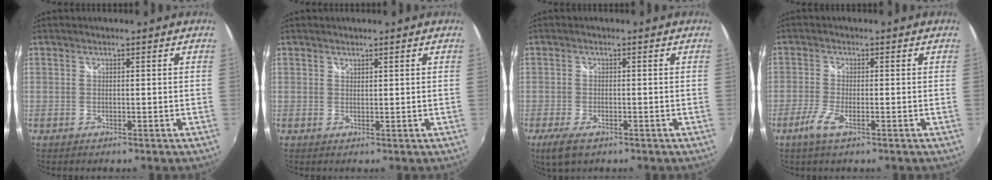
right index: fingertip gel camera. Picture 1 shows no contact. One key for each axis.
{"total": 0.6, "fx": 0.6, "fy": 0.2, "fz": 0.1, "tx": 0.000, "ty": 0.000, "tz": 0.012}
{"total": 4.6, "fx": -2.7, "fy": 2.0, "fz": 3.1, "tx": -0.072, "ty": -0.015, "tz": -0.047}
{"total": 4.3, "fx": -2.4, "fy": 0.9, "fz": 3.4, "tx": -0.082, "ty": -0.010, "tz": -0.050}